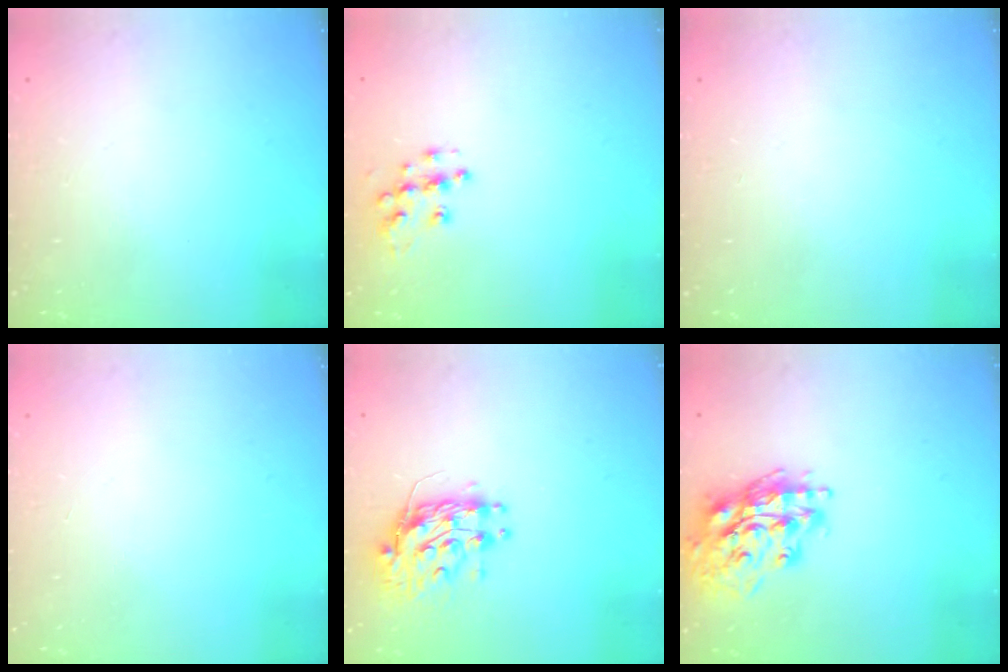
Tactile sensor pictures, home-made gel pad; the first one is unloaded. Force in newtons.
{"total": 9.9, "press": 9.9, "slide": 0.7}
{"total": 0.0}
{"total": 0.0}
{"total": 10.6, "press": 10.5, "slide": 0.8}
{"total": 17.4, "press": 17.1, "slide": 2.7}